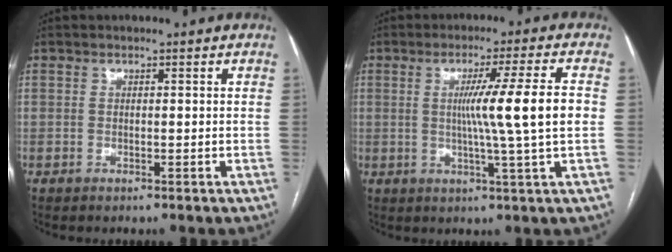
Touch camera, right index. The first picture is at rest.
{"total": 10.0, "force": [0.4, -2.0, 9.8], "torque": [-0.154, -0.004, 0.013]}